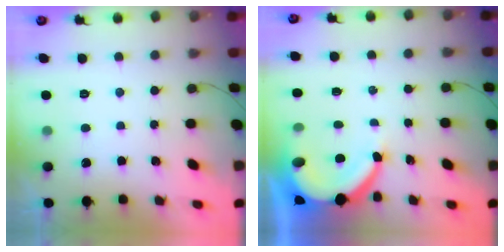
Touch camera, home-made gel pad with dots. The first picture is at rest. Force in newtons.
{"total": 8.7, "press": 8.6, "slide": 1.2}